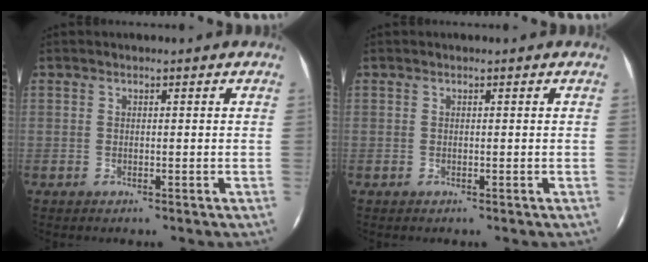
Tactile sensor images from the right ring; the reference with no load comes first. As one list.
[{"total": 0.0}]